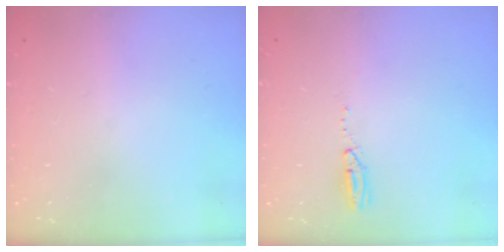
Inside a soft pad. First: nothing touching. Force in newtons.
{"total": 14.6, "press": 5.0, "slide": 13.7}